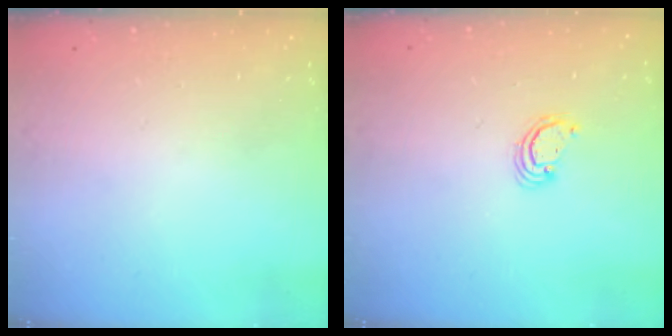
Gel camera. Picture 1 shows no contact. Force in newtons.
{"total": 2.5, "press": 2.5, "slide": 0.2}